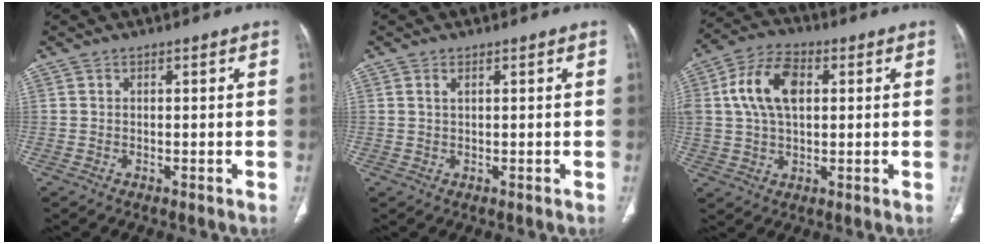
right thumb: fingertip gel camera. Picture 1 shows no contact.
{"total": 1.1, "force": [0.6, 0.5, 0.8], "torque": [-0.019, 0.003, 0.014]}
{"total": 11.9, "force": [2.5, 7.2, 9.1], "torque": [-0.170, 0.015, 0.042]}